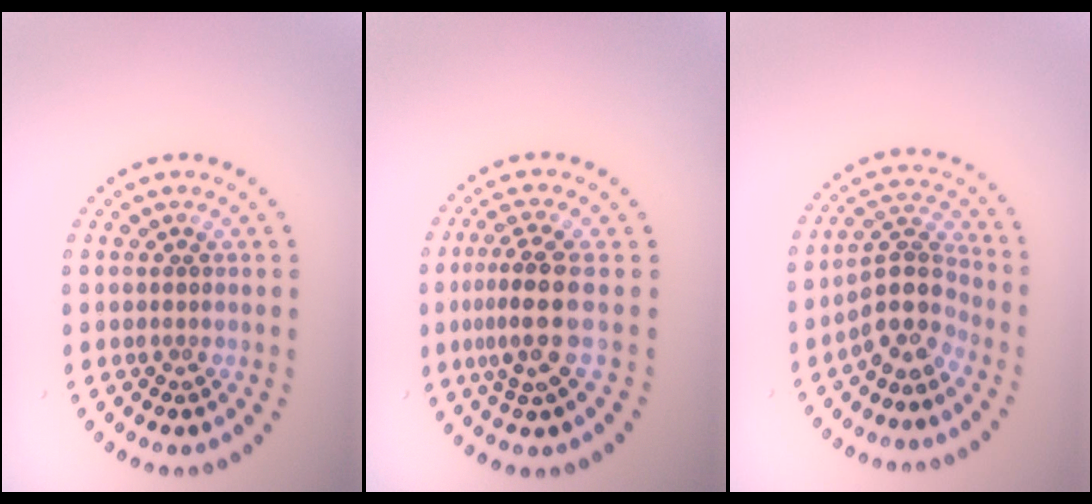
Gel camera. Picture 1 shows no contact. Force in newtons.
{"total": 3.8, "press": 3.0, "slide": 2.3}
{"total": 4.0, "press": 3.2, "slide": 2.4}